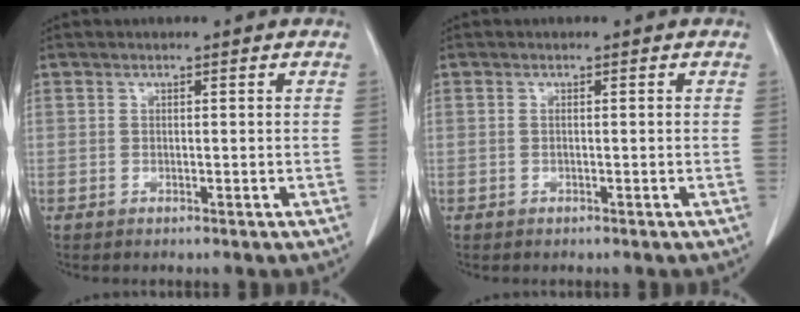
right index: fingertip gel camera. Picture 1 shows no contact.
{"total": 0.5, "force": [-0.1, 0.1, 0.5], "torque": [-0.010, 0.000, 0.000]}